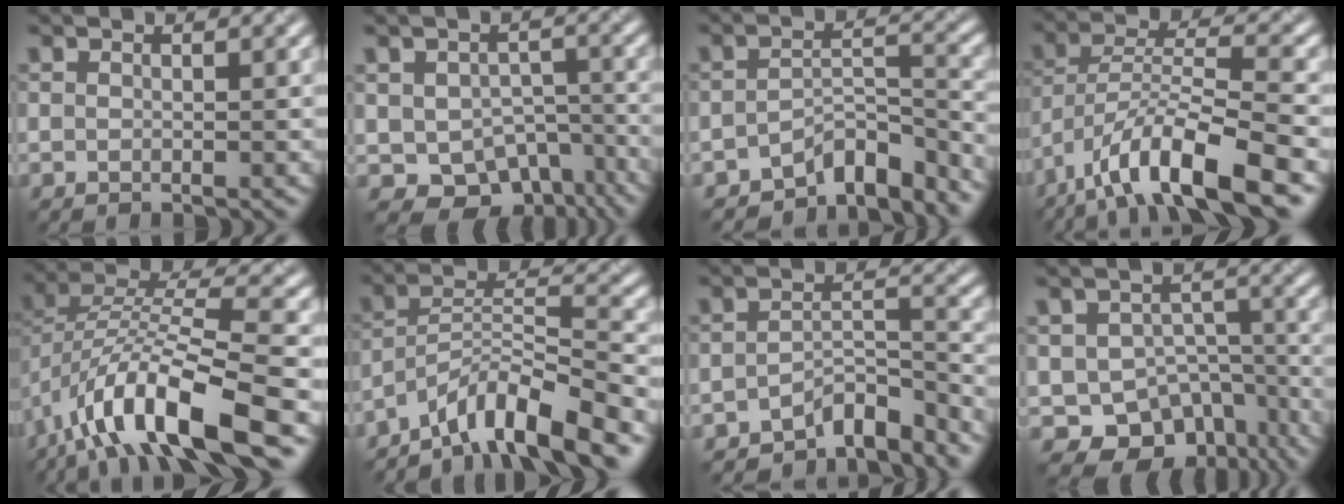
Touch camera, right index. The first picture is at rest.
{"total": 7.4, "force": [-3.7, 4.9, 4.0], "torque": [-0.053, -0.032, -0.039]}
{"total": 5.7, "force": [-4.8, 2.0, 2.3], "torque": [-0.016, 0.000, -0.079]}
{"total": 10.6, "force": [-6.8, 2.7, 7.7], "torque": [-0.125, 0.010, -0.126]}
{"total": 11.7, "force": [-5.7, 3.7, 9.5], "torque": [-0.175, 0.009, -0.109]}
{"total": 8.3, "force": [-6.5, 1.4, 5.0], "torque": [-0.076, 0.010, -0.120]}
{"total": 5.0, "force": [-4.4, 1.5, 1.9], "torque": [-0.015, 0.004, -0.074]}
{"total": 8.1, "force": [-4.3, 5.7, 3.8], "torque": [-0.043, -0.029, -0.051]}